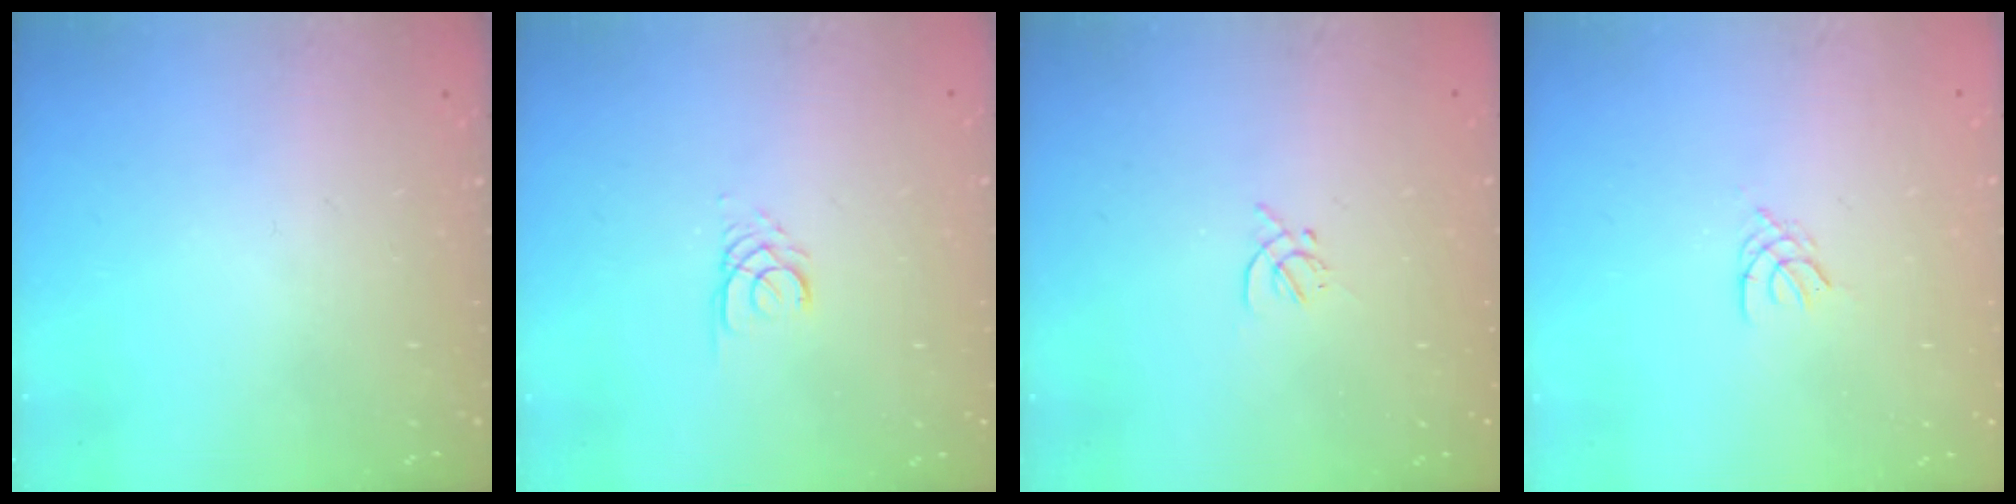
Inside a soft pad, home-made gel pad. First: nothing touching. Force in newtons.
{"total": 2.6, "press": 2.6, "slide": 0.3}
{"total": 1.4, "press": 1.3, "slide": 0.5}
{"total": 2.1, "press": 2.0, "slide": 0.4}